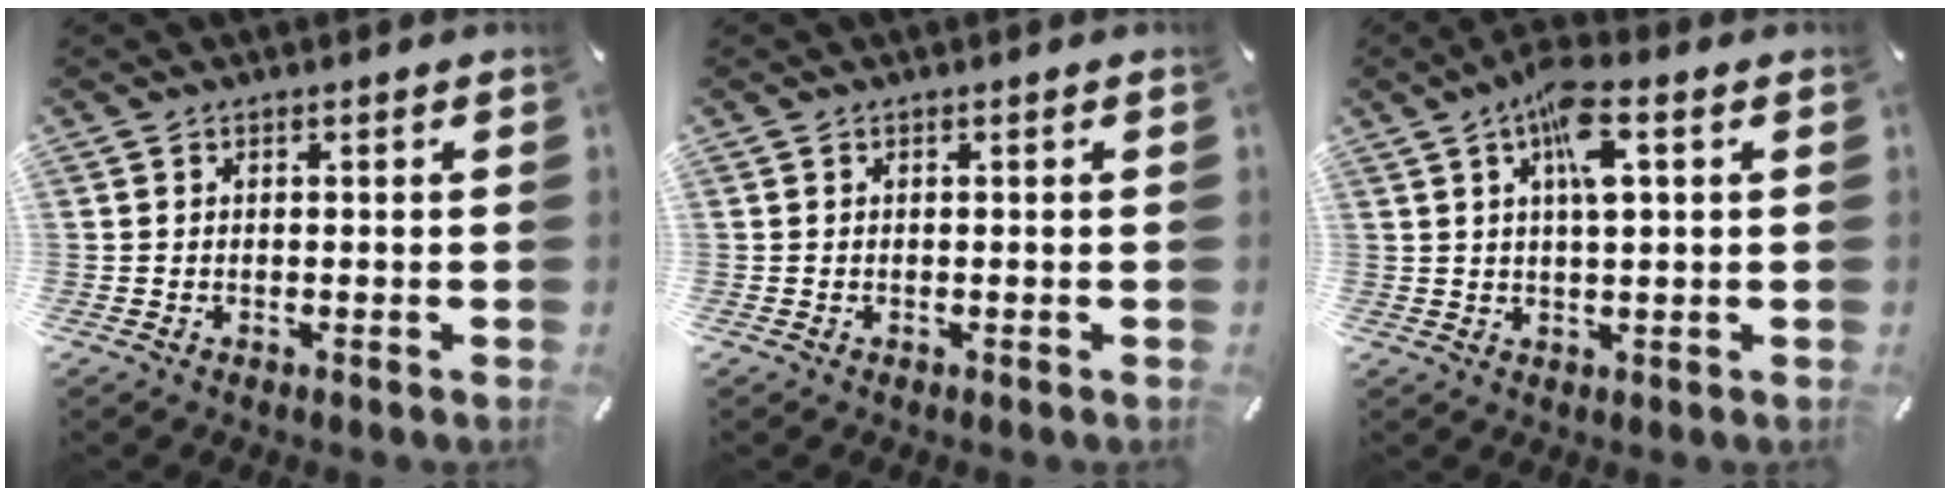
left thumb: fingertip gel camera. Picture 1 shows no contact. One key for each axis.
{"total": 0.0}
{"total": 8.6, "fx": 3.2, "fy": 2.5, "fz": 7.7, "tx": -0.145, "ty": 0.004, "tz": 0.052}